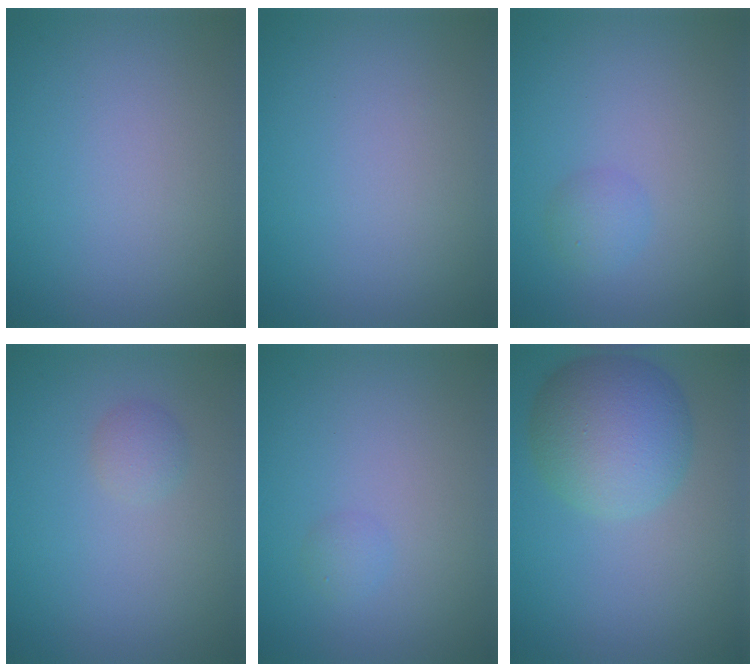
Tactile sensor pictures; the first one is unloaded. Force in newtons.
{"total": 0.0}
{"total": 1.5, "press": 1.5, "slide": 0.0}
{"total": 1.3, "press": 1.3, "slide": 0.1}
{"total": 0.9, "press": 0.9, "slide": 0.0}
{"total": 7.2, "press": 7.2, "slide": 0.2}